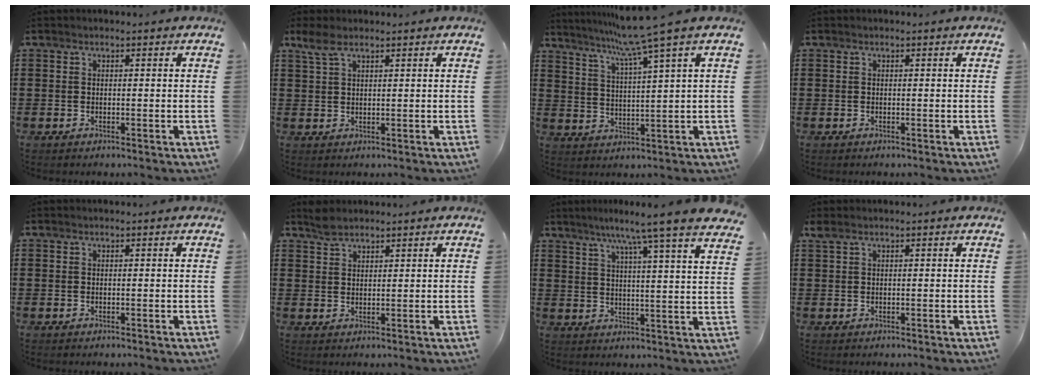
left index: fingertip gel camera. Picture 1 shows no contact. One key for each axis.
{"total": 2.9, "fx": 1.8, "fy": 1.1, "fz": 2.1, "tx": -0.046, "ty": 0.004, "tz": 0.033}
{"total": 7.7, "fx": 5.5, "fy": -1.7, "fz": 5.1, "tx": -0.115, "ty": -0.024, "tz": 0.090}
{"total": 0.0}
{"total": 0.0}
{"total": 2.5, "fx": 2.2, "fy": 0.8, "fz": 0.7, "tx": -0.018, "ty": 0.002, "tz": 0.043}
{"total": 7.7, "fx": 6.4, "fy": -1.5, "fz": 4.0, "tx": -0.094, "ty": -0.040, "tz": 0.099}
{"total": 0.7, "fx": 0.3, "fy": 0.2, "fz": 0.6, "tx": -0.014, "ty": 0.001, "tz": 0.006}